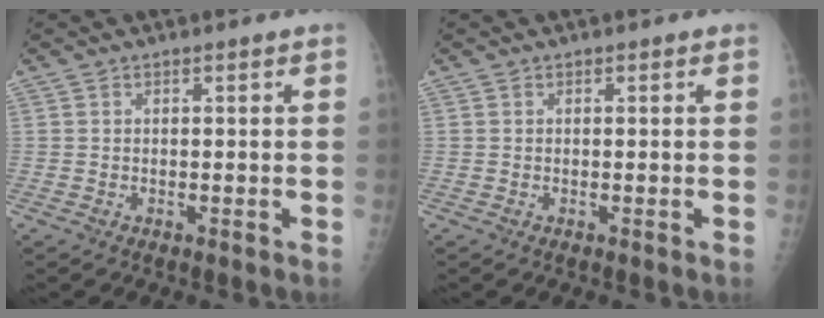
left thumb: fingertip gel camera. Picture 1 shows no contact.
{"total": 0.0}